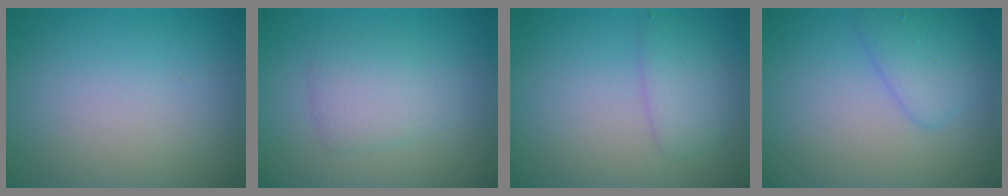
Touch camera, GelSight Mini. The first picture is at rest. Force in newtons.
{"total": 2.7, "press": 2.7, "slide": 0.1}
{"total": 2.4, "press": 2.4, "slide": 0.1}
{"total": 2.8, "press": 2.8, "slide": 0.1}